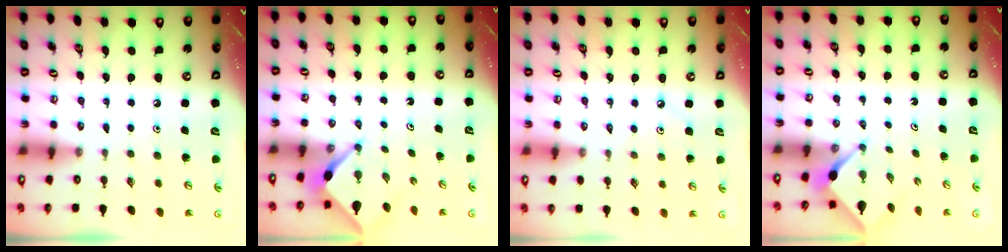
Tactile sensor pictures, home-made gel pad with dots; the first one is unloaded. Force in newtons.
{"total": 3.9, "press": 3.9, "slide": 0.3}
{"total": 2.3, "press": 2.2, "slide": 0.5}
{"total": 2.4, "press": 2.4, "slide": 0.3}